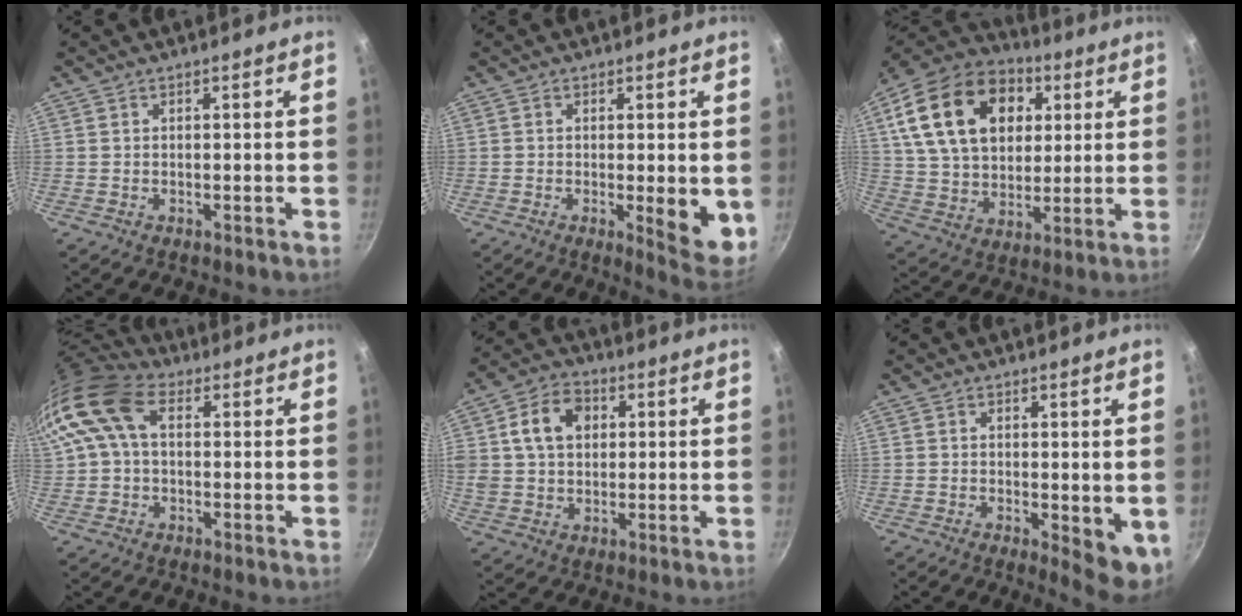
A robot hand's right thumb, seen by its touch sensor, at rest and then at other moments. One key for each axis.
{"total": 8.1, "fx": -0.8, "fy": 2.2, "fz": 7.7, "tx": -0.088, "ty": -0.015, "tz": -0.007}
{"total": 24.3, "fx": 7.4, "fy": 16.8, "fz": 15.9, "tx": -0.261, "ty": 0.003, "tz": 0.126}
{"total": 12.7, "fx": 3.2, "fy": 8.0, "fz": 9.3, "tx": -0.176, "ty": 0.025, "tz": 0.045}
{"total": 10.8, "fx": 2.7, "fy": 8.2, "fz": 6.5, "tx": -0.097, "ty": 0.011, "tz": 0.036}
{"total": 6.5, "fx": -0.5, "fy": 2.5, "fz": 6.0, "tx": -0.067, "ty": -0.007, "tz": -0.001}